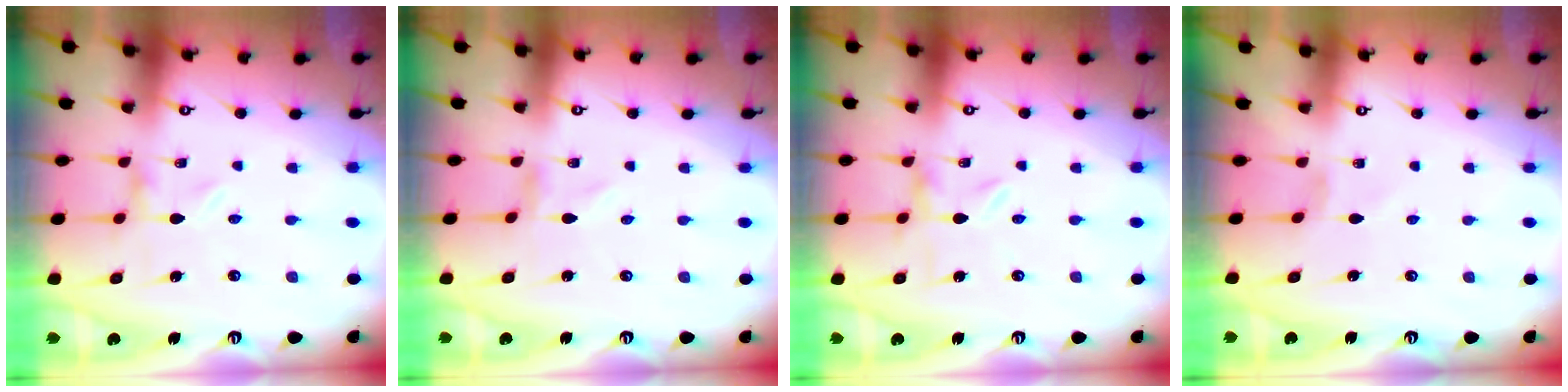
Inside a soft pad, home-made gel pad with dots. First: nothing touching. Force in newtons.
{"total": 0.8, "press": 0.8, "slide": 0.1}
{"total": 0.0}
{"total": 0.0}